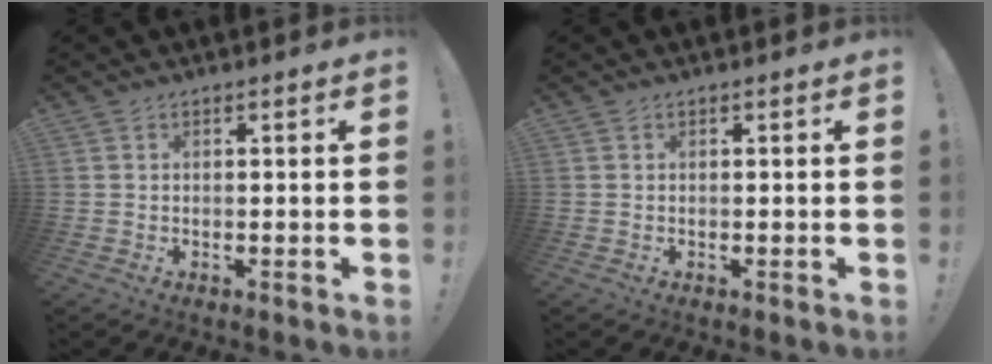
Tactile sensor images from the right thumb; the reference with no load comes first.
{"total": 0.0}